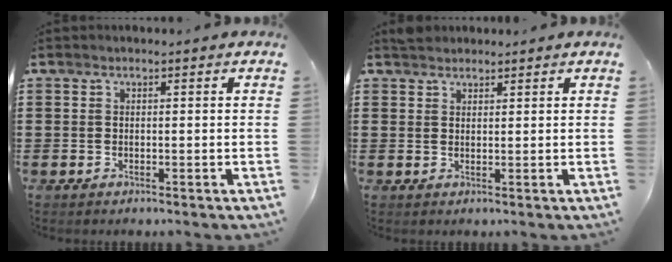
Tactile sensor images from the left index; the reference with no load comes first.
{"total": 1.9, "force": [1.7, 0.7, -0.2], "torque": [-0.002, 0.004, 0.036]}